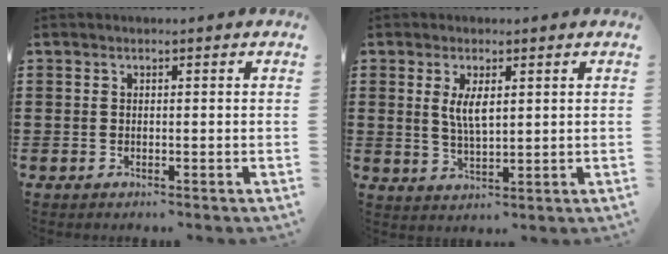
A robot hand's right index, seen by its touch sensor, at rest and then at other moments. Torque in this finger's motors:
{"motor_torque": [0.14, -0.01, 0.15, 0.12]}